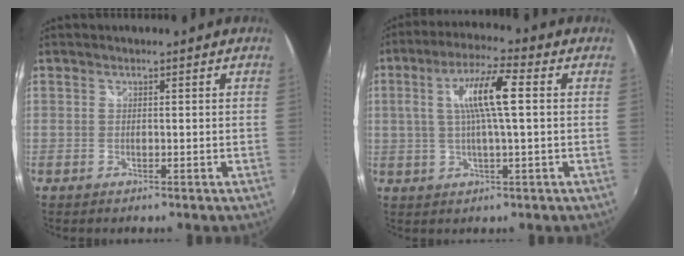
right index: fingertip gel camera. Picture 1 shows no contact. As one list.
[{"total": 9.5, "force": [1.3, 1.0, 9.4], "torque": [-0.174, 0.011, 0.024]}]